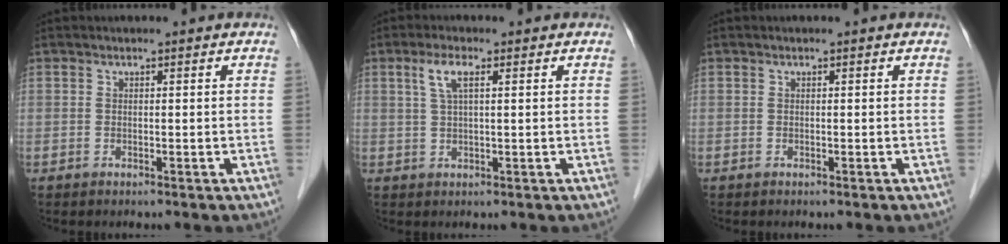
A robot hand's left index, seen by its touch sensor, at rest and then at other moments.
{"total": 3.4, "force": [1.4, 0.7, 3.0], "torque": [-0.068, 0.010, 0.029]}
{"total": 0.0}